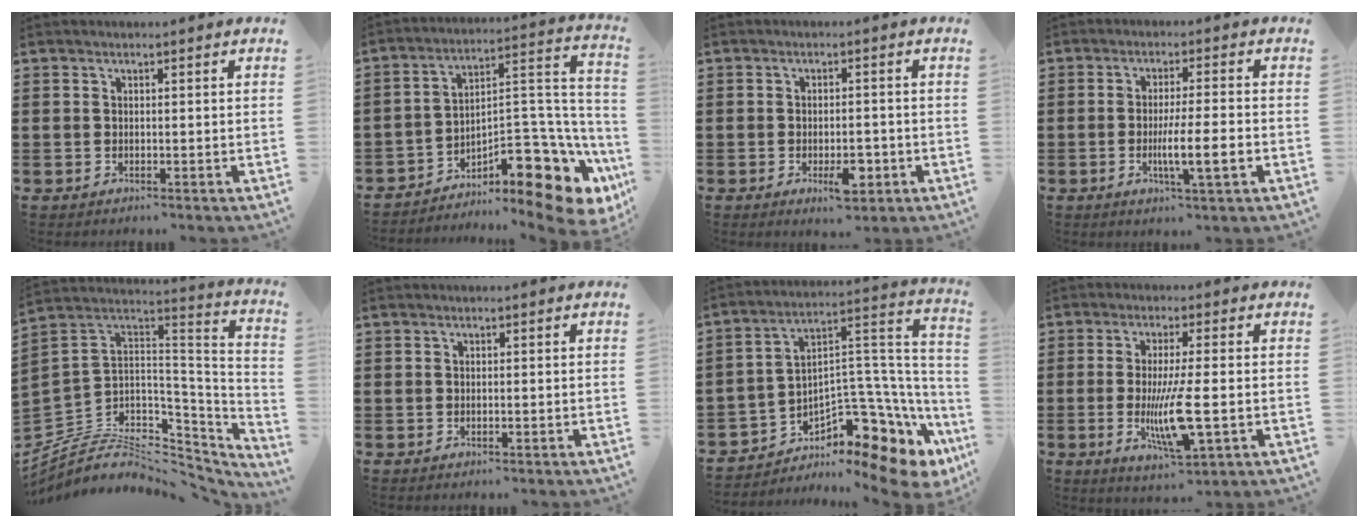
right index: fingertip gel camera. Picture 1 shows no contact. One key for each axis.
{"total": 12.7, "fx": -6.9, "fy": 5.4, "fz": 9.1, "tx": -0.104, "ty": 0.000, "tz": -0.116}
{"total": 4.6, "fx": -1.9, "fy": 1.9, "fz": 3.8, "tx": -0.066, "ty": 0.002, "tz": -0.033}
{"total": 6.5, "fx": -1.8, "fy": 0.4, "fz": 6.2, "tx": -0.101, "ty": -0.009, "tz": -0.030}
{"total": 6.5, "fx": -2.4, "fy": 4.6, "fz": 3.9, "tx": -0.108, "ty": -0.024, "tz": -0.044}
{"total": 0.0}
{"total": 7.9, "fx": -4.9, "fy": 4.4, "fz": 4.4, "tx": -0.075, "ty": -0.017, "tz": -0.089}
{"total": 9.5, "fx": -1.8, "fy": 1.9, "fz": 9.1, "tx": -0.191, "ty": -0.025, "tz": -0.036}